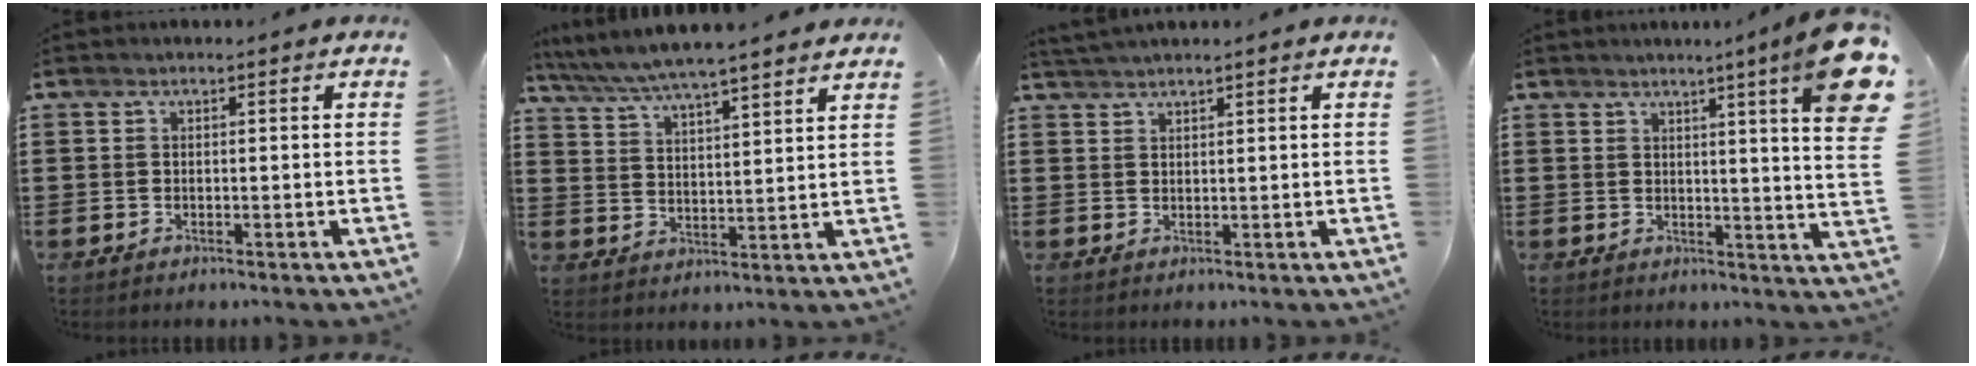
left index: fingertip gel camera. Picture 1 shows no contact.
{"total": 5.6, "force": [5.3, 0.0, 1.6], "torque": [-0.054, -0.028, 0.092]}
{"total": 1.7, "force": [1.6, -0.1, 0.3], "torque": [-0.009, 0.001, 0.033]}
{"total": 8.8, "force": [5.3, -0.2, 7.1], "torque": [-0.116, -0.032, 0.083]}